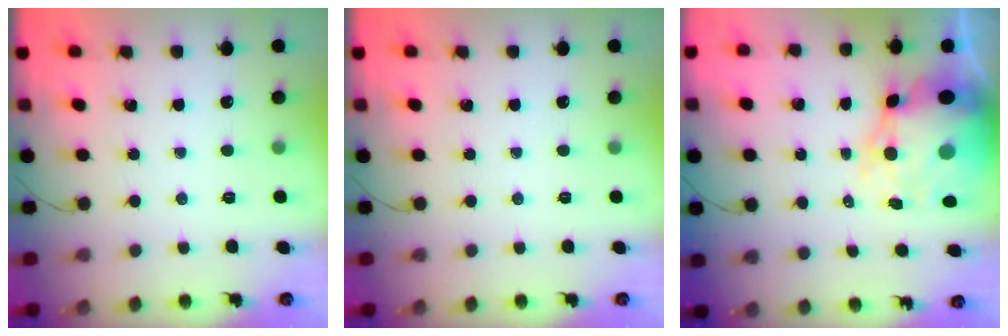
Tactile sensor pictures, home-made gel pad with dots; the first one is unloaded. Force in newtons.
{"total": 0.0}
{"total": 15.2, "press": 14.7, "slide": 4.0}